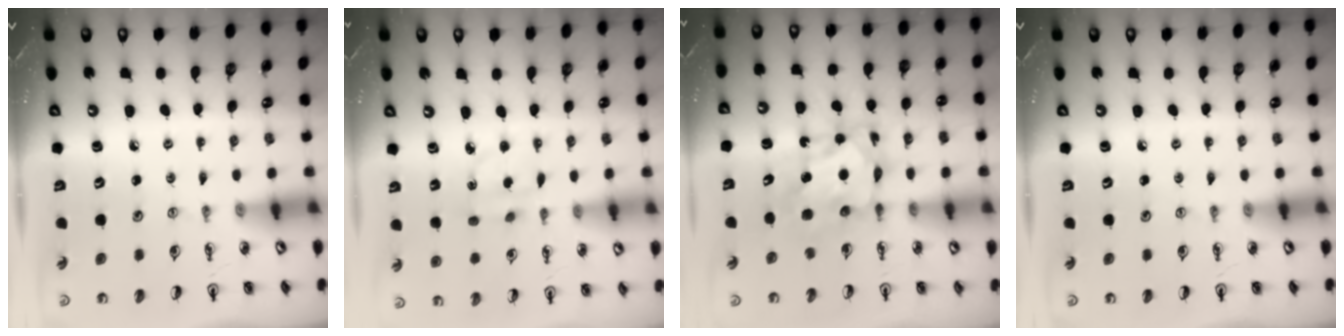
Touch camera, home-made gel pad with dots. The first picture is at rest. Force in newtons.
{"total": 2.4, "press": 2.2, "slide": 0.8}
{"total": 8.2, "press": 8.1, "slide": 0.8}
{"total": 0.0}